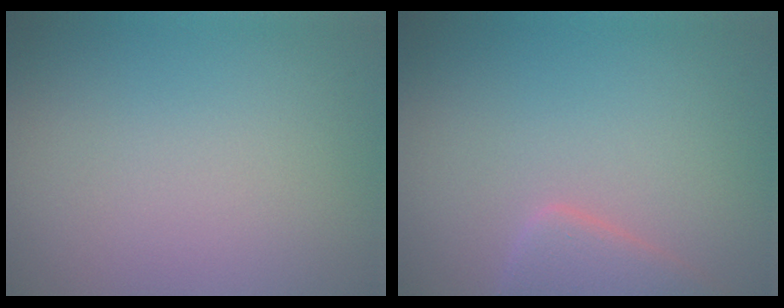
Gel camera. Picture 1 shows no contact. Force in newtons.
{"total": 2.9, "press": 2.9, "slide": 0.3}